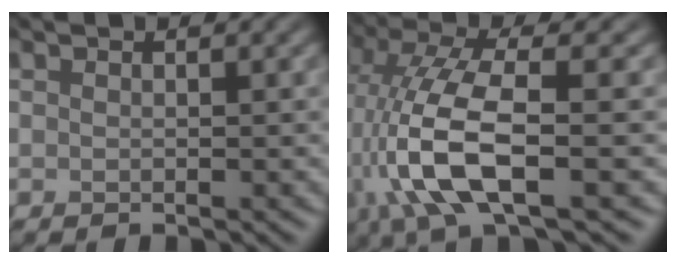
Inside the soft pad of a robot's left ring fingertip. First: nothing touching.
{"total": 8.0, "force": [-4.0, 2.0, 6.6], "torque": [-0.182, -0.016, -0.049]}